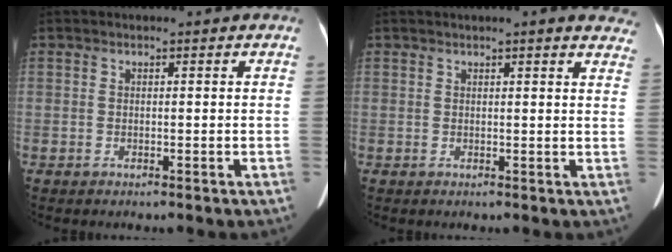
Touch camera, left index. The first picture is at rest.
{"total": 9.0, "force": [7.7, 1.4, 4.3], "torque": [-0.033, -0.003, 0.068]}